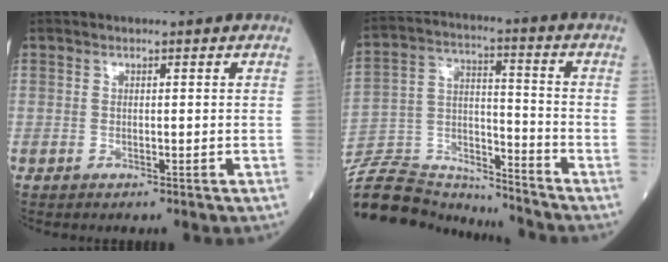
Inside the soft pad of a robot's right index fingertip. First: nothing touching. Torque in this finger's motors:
{"motor_torque": [0.17, -0.74, -0.63, -0.21]}